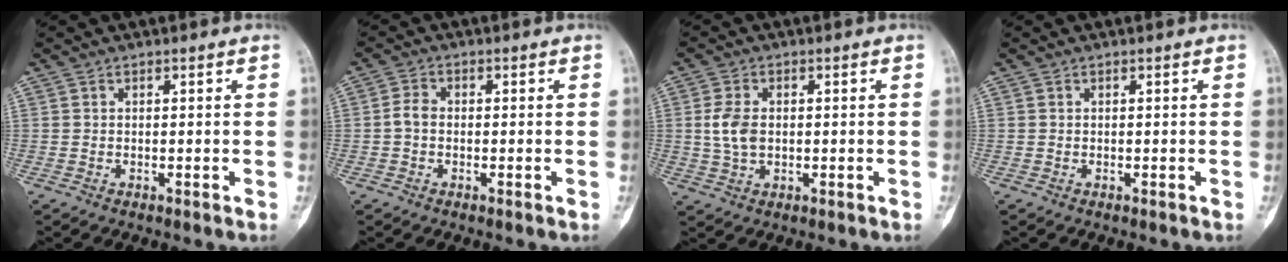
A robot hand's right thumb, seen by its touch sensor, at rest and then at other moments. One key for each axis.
{"total": 2.6, "fx": -0.4, "fy": 1.9, "fz": 1.8, "tx": -0.030, "ty": 0.008, "tz": -0.016}
{"total": 5.2, "fx": 0.3, "fy": 3.4, "fz": 4.0, "tx": -0.081, "ty": 0.003, "tz": 0.007}
{"total": 0.0}